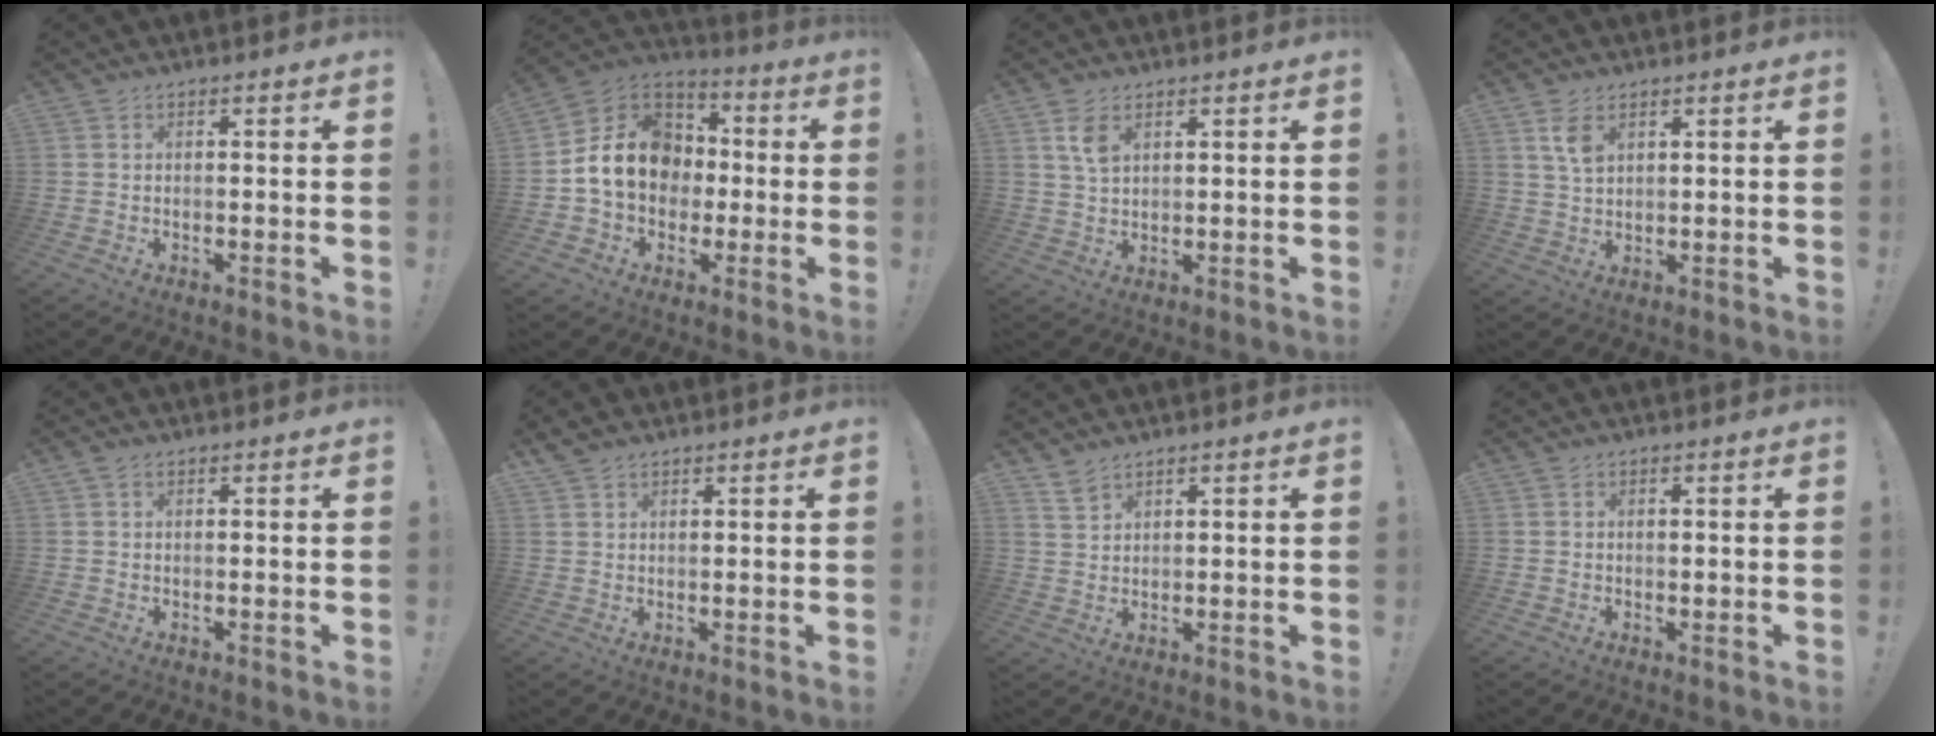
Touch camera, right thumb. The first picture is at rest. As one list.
[{"total": 16.9, "force": [0.2, 13.6, 10.1], "torque": [-0.152, 0.024, 0.014]}, {"total": 5.0, "force": [2.4, 2.5, 3.6], "torque": [-0.054, -0.010, 0.042]}, {"total": 5.2, "force": [2.6, 2.6, 3.7], "torque": [-0.065, -0.008, 0.048]}, {"total": 0.7, "force": [0.3, 0.5, 0.4], "torque": [-0.007, 0.002, 0.004]}, {"total": 2.8, "force": [2.3, 1.3, 0.9], "torque": [-0.012, -0.010, 0.044]}, {"total": 3.8, "force": [3.2, 1.6, 1.4], "torque": [-0.020, -0.023, 0.060]}, {"total": 0.5, "force": [0.3, 0.4, 0.0], "torque": [0.007, -0.001, 0.004]}]